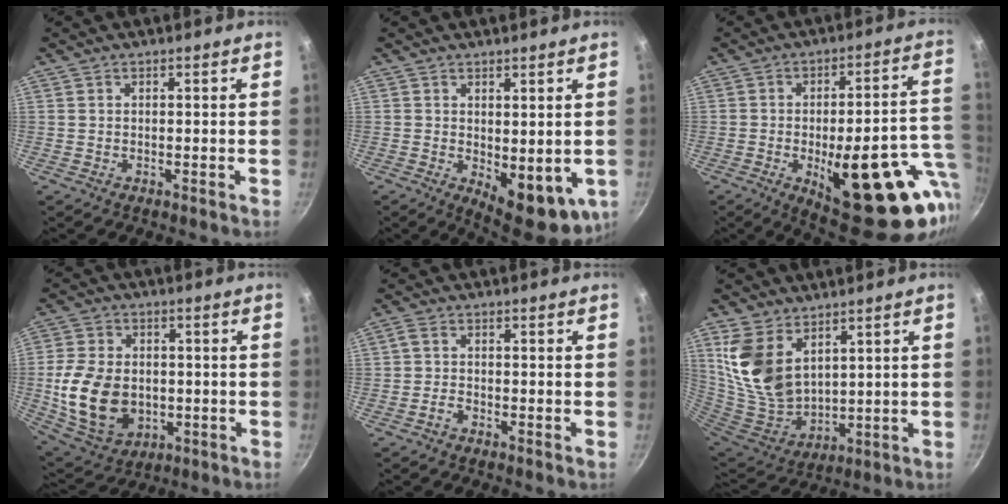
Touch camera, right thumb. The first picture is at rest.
{"total": 10.8, "force": [-0.8, 5.1, 9.4], "torque": [-0.095, -0.012, 0.004]}
{"total": 26.5, "force": [-7.7, 10.2, 23.2], "torque": [-0.261, 0.012, -0.089]}
{"total": 16.4, "force": [-1.9, 11.9, 11.1], "torque": [-0.198, 0.002, -0.017]}
{"total": 2.3, "force": [-1.4, 1.3, 1.3], "torque": [-0.033, 0.015, -0.034]}
{"total": 14.3, "force": [6.6, 9.0, 9.0], "torque": [-0.170, -0.054, 0.146]}